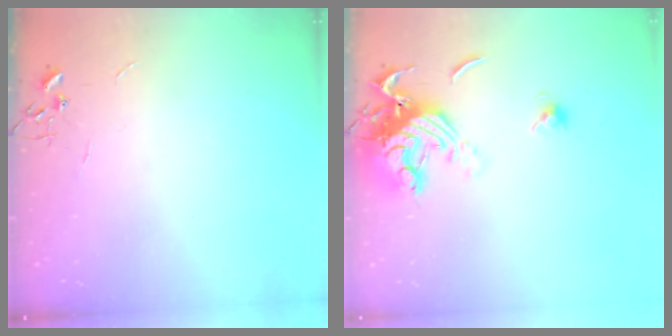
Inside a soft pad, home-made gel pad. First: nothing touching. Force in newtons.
{"total": 14.2, "press": 14.1, "slide": 1.4}